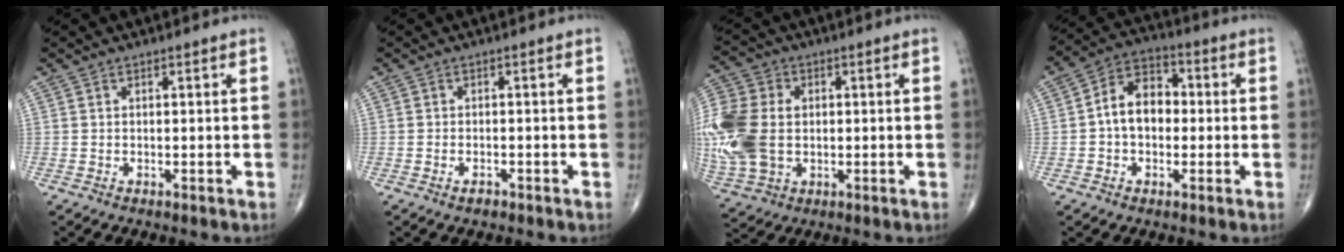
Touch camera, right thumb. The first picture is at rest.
{"total": 1.5, "force": [-1.0, 0.7, 0.9], "torque": [-0.018, 0.003, -0.017]}
{"total": 19.5, "force": [0.0, 14.2, 13.3], "torque": [-0.331, 0.006, 0.010]}
{"total": 9.8, "force": [-0.1, 6.9, 6.9], "torque": [-0.096, 0.029, -0.015]}